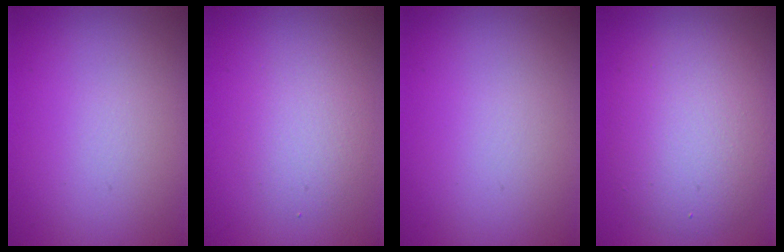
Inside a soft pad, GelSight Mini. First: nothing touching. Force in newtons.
{"total": 2.5, "press": 2.5, "slide": 0.1}
{"total": 0.0}
{"total": 6.5, "press": 6.5, "slide": 0.5}